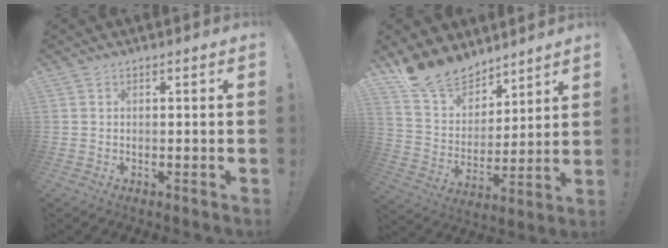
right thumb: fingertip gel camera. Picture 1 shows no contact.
{"total": 15.5, "force": [13.0, 7.8, 3.4], "torque": [-0.083, -0.097, 0.249]}